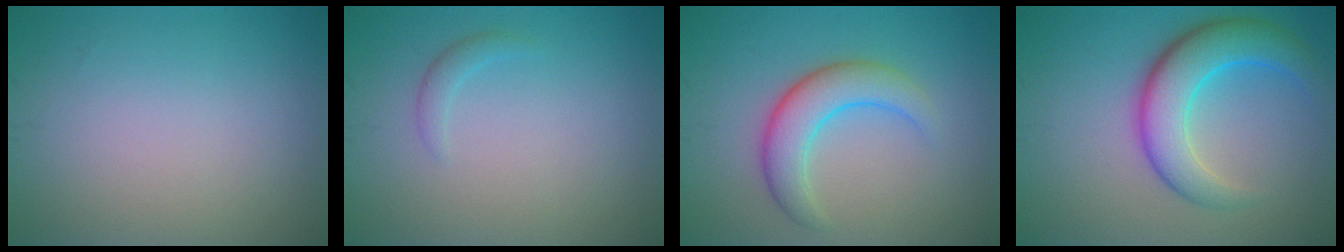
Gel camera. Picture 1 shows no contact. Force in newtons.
{"total": 1.0, "press": 1.0, "slide": 0.0}
{"total": 4.5, "press": 4.5, "slide": 0.1}
{"total": 6.6, "press": 6.6, "slide": 0.3}